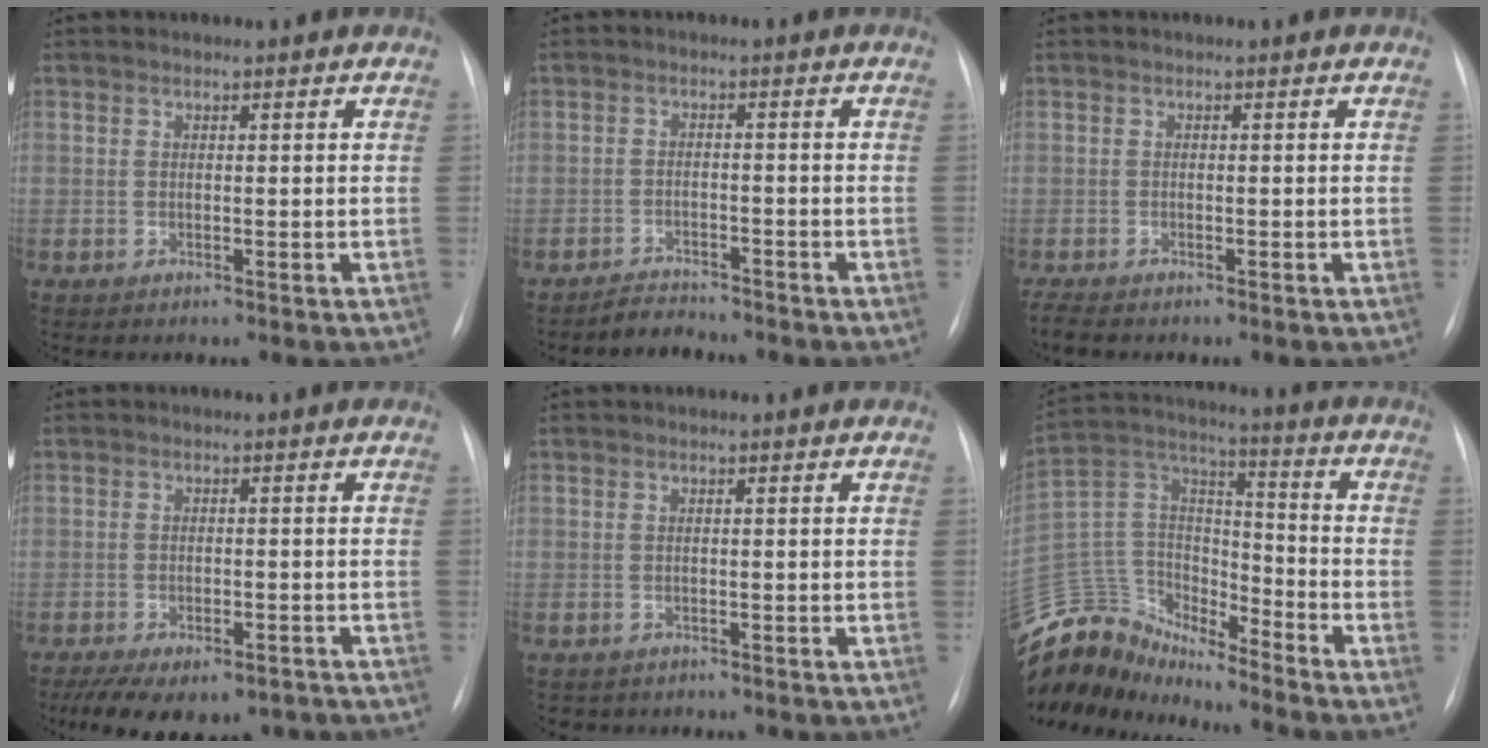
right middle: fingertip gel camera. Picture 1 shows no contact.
{"total": 2.9, "force": [-2.8, 0.7, -0.3], "torque": [0.001, -0.007, -0.047]}
{"total": 2.5, "force": [-2.1, 0.7, 1.1], "torque": [-0.026, -0.007, -0.033]}
{"total": 12.6, "force": [-9.1, 6.5, 5.7], "torque": [-0.100, 0.007, -0.120]}
{"total": 1.6, "force": [-1.3, 1.0, 0.0], "torque": [-0.007, 0.002, -0.017]}
{"total": 14.3, "force": [-13.7, 3.9, 1.6], "torque": [-0.035, 0.073, -0.258]}